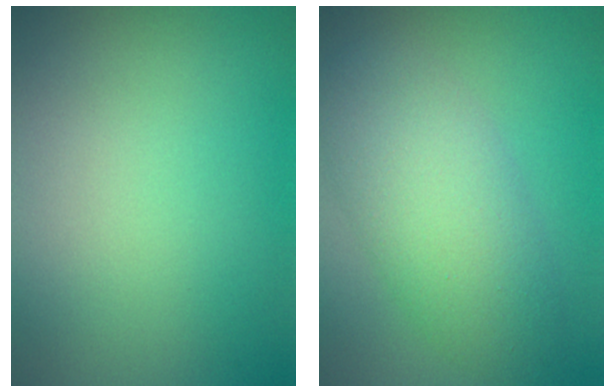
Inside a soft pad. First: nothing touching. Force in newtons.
{"total": 6.1, "press": 6.1, "slide": 0.2}